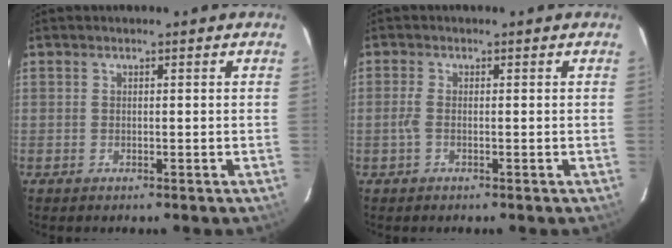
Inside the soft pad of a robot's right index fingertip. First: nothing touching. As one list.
[{"total": 1.8, "force": [-0.4, 0.4, 1.7], "torque": [-0.037, -0.001, -0.010]}]